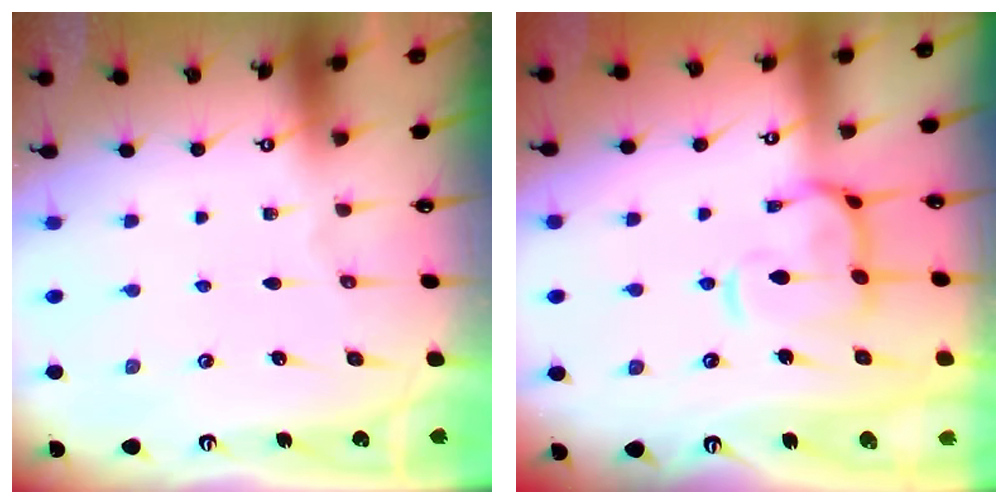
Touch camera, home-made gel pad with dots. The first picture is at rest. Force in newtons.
{"total": 7.9, "press": 7.8, "slide": 1.3}